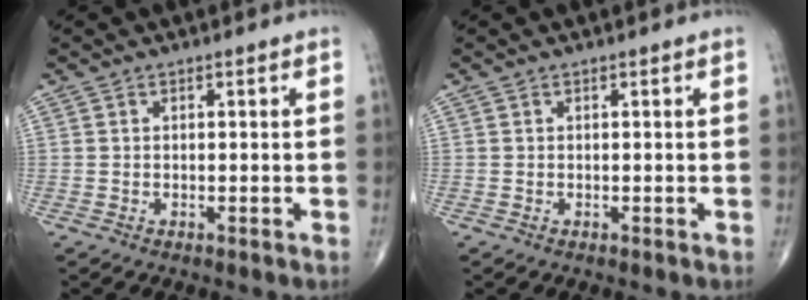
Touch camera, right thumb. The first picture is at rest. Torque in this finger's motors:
{"motor_torque": [0.00, 0.00, 0.00, 0.00, 0.01]}